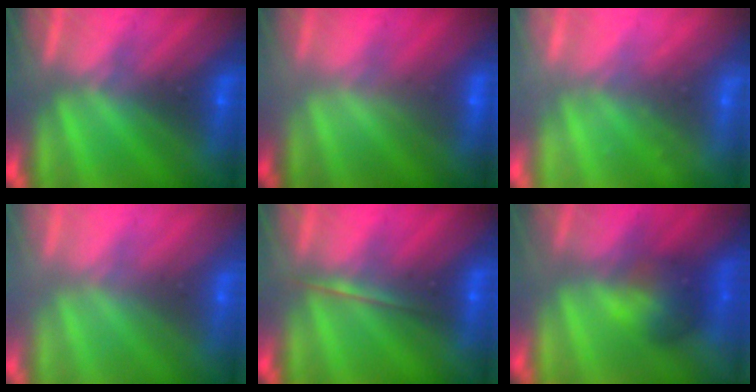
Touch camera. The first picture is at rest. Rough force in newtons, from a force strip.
{"total": 2.2}
{"total": 2.3}
{"total": 2.4}
{"total": 1.7}
{"total": 9.1}